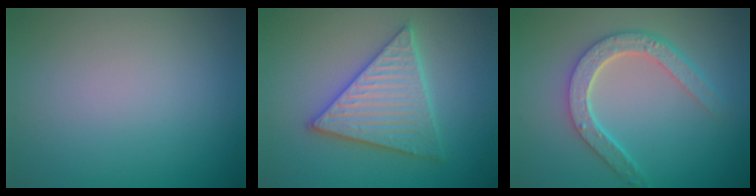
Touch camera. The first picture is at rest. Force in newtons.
{"total": 5.7, "press": 5.6, "slide": 0.8}
{"total": 4.6, "press": 3.6, "slide": 2.8}